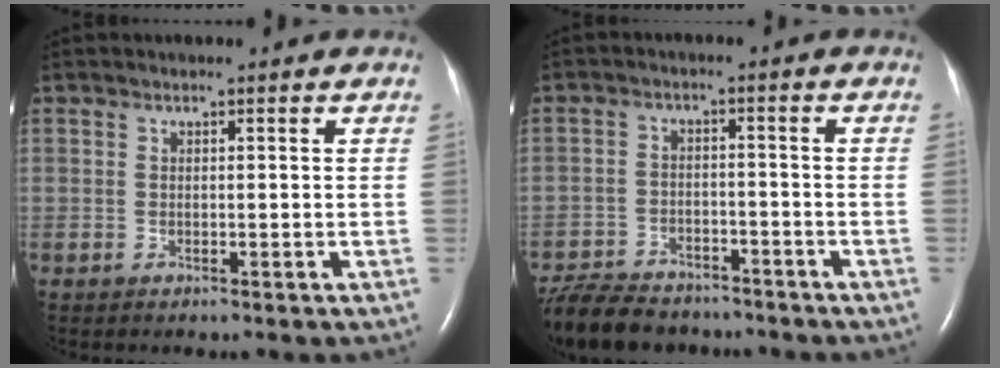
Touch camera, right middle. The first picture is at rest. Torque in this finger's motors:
{"motor_torque": [0.63, -0.69, 0.09, 0.02]}